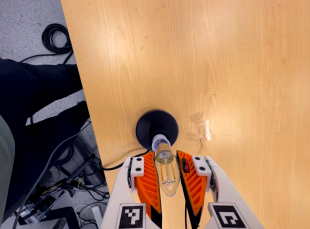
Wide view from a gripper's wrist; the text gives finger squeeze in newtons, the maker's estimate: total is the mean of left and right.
{"total": 19.6, "left": 21.2, "right": 18.1}